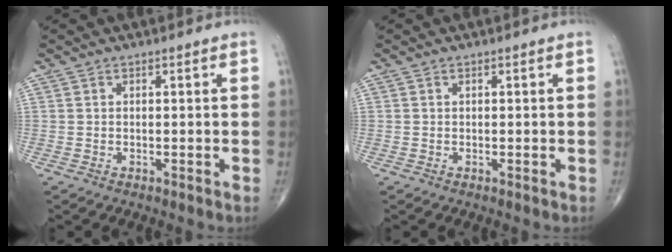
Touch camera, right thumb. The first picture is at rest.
{"total": 0.0}